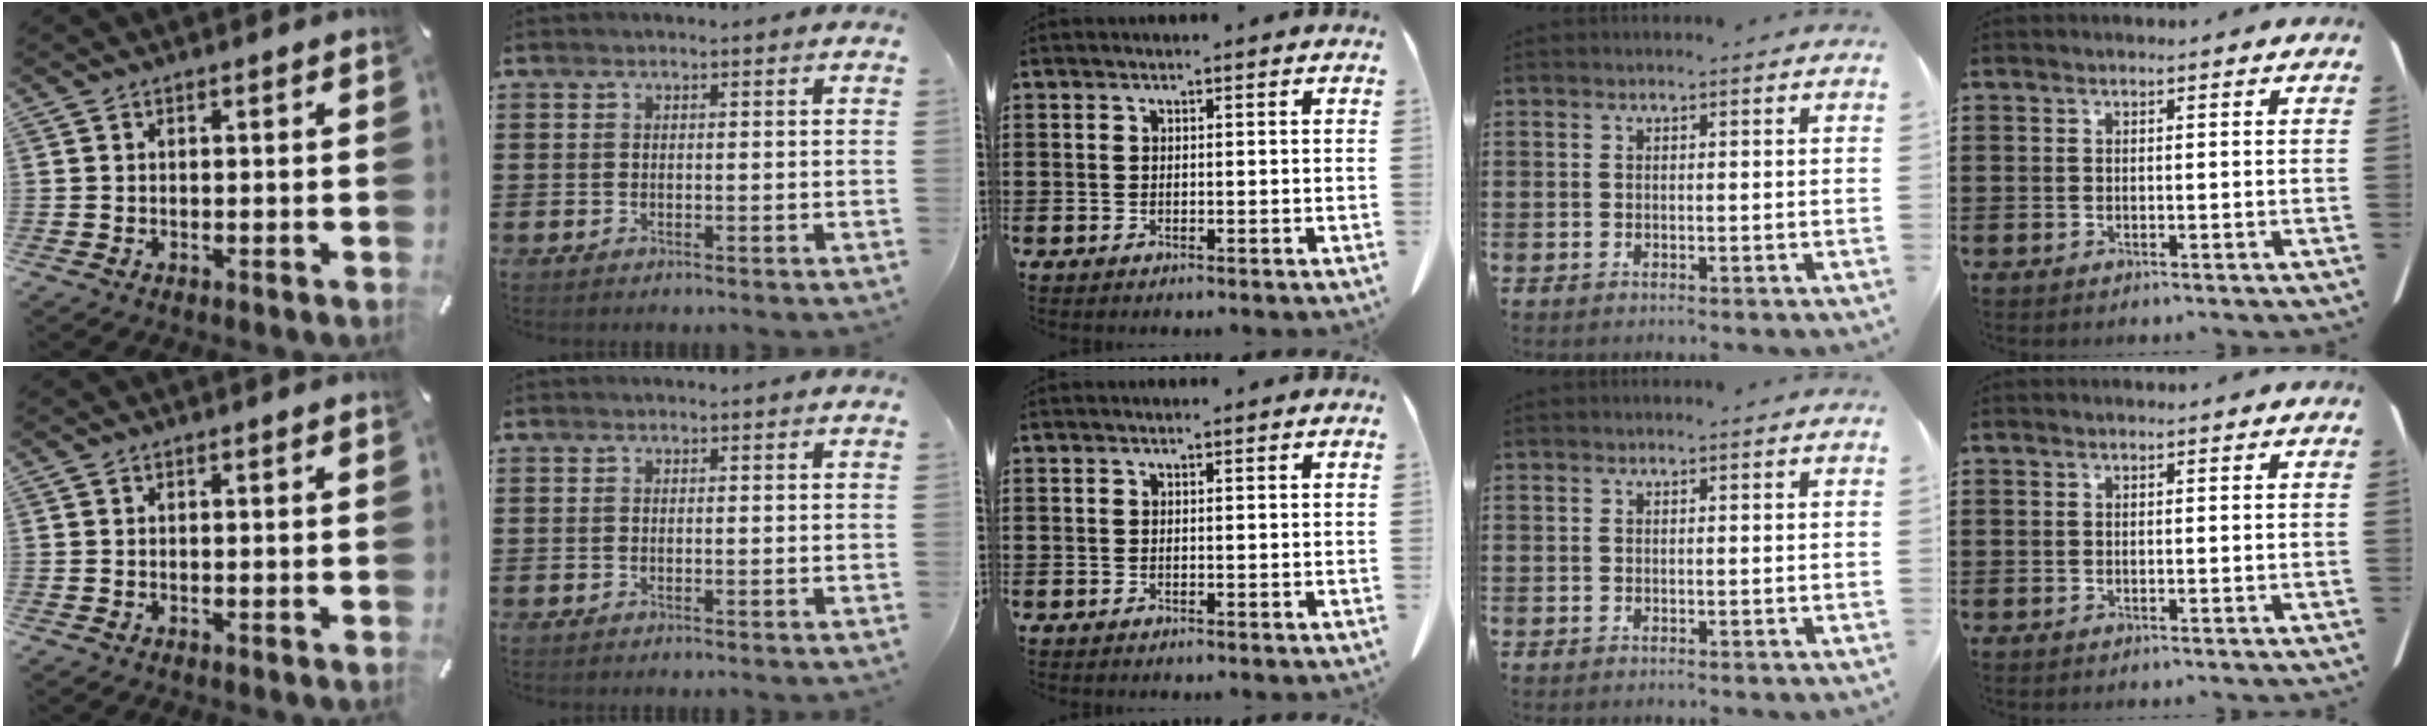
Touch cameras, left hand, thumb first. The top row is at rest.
{}